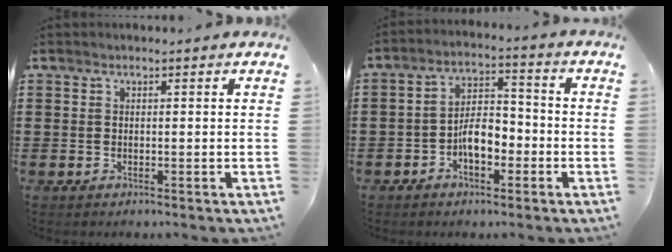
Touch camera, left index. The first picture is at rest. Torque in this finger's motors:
{"motor_torque": [0.28, 0.14, 0.40, 0.07]}